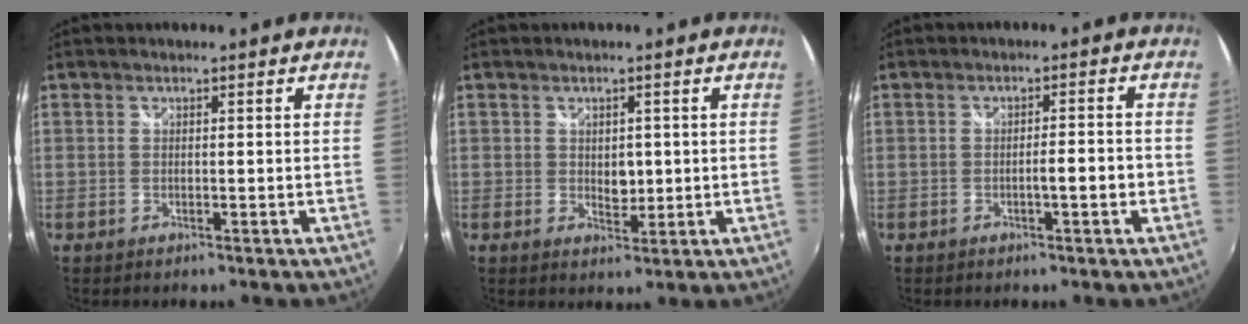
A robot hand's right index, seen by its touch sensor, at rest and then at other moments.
{"total": 3.0, "force": [0.2, 2.2, 2.0], "torque": [-0.028, -0.003, 0.005]}
{"total": 3.0, "force": [-1.1, 0.3, 2.7], "torque": [-0.044, 0.001, -0.017]}